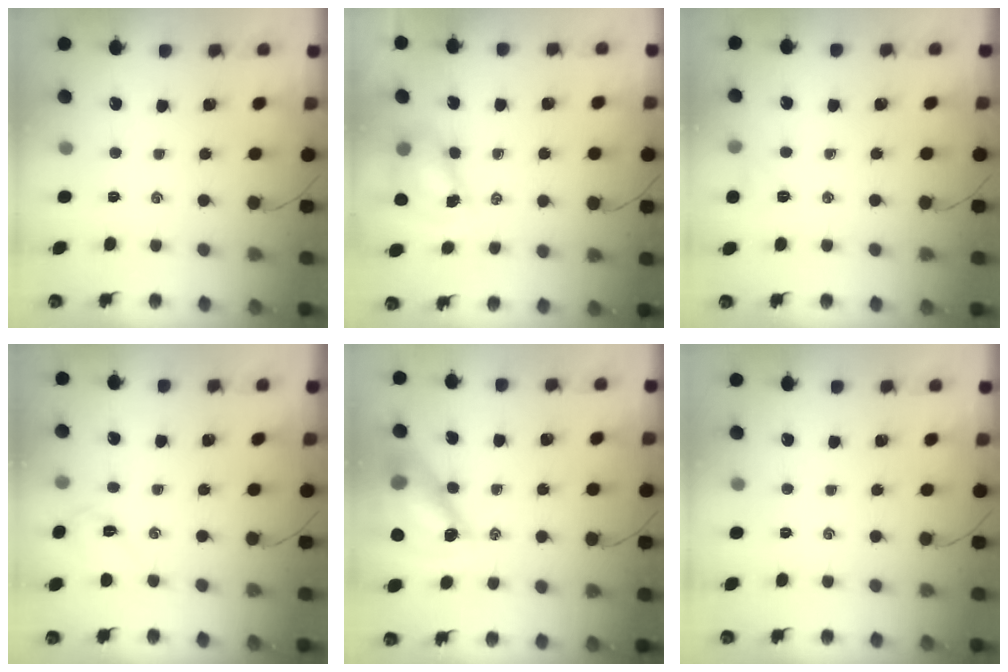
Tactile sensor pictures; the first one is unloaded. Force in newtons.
{"total": 7.2, "press": 7.1, "slide": 1.3}
{"total": 5.5, "press": 5.4, "slide": 1.2}
{"total": 4.8, "press": 4.6, "slide": 1.2}
{"total": 14.2, "press": 13.6, "slide": 4.1}
{"total": 0.0}